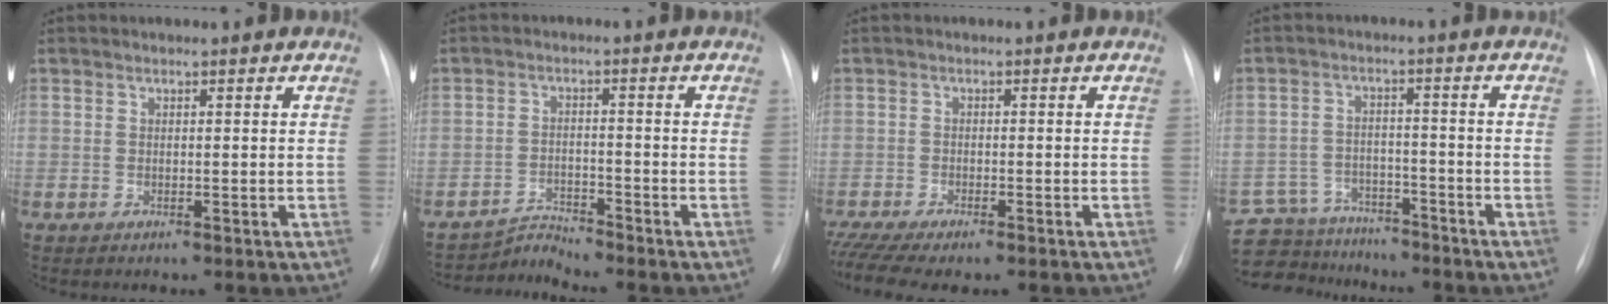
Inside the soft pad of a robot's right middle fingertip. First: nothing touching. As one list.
[{"total": 3.6, "force": [-3.0, -1.2, -1.5], "torque": [0.030, -0.008, -0.048]}, {"total": 8.7, "force": [-7.0, 1.8, 4.8], "torque": [-0.080, -0.003, -0.108]}, {"total": 12.2, "force": [-11.1, 4.7, 2.0], "torque": [-0.046, 0.019, -0.164]}]